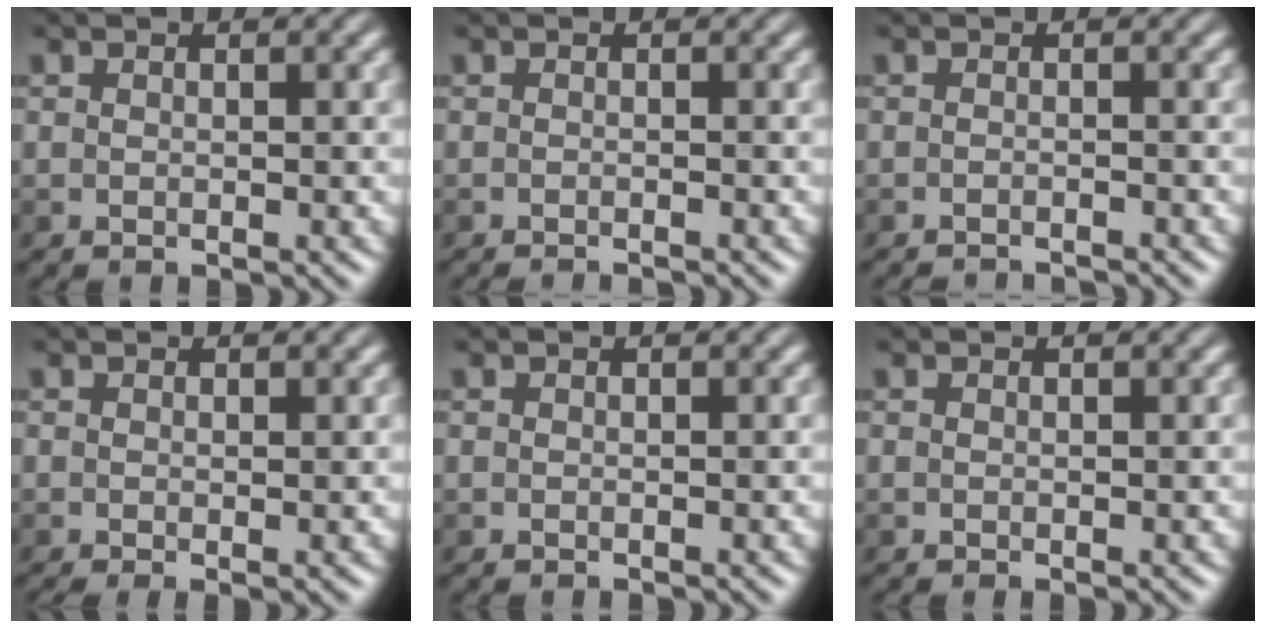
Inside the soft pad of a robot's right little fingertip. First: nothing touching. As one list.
[{"total": 1.9, "force": [-1.7, 0.3, 0.8], "torque": [0.001, 0.000, -0.027]}, {"total": 3.2, "force": [-3.1, 0.3, 0.8], "torque": [-0.007, 0.000, -0.046]}, {"total": 1.2, "force": [-0.2, 0.3, 1.1], "torque": [-0.021, -0.004, -0.003]}, {"total": 0.0}, {"total": 0.0}]